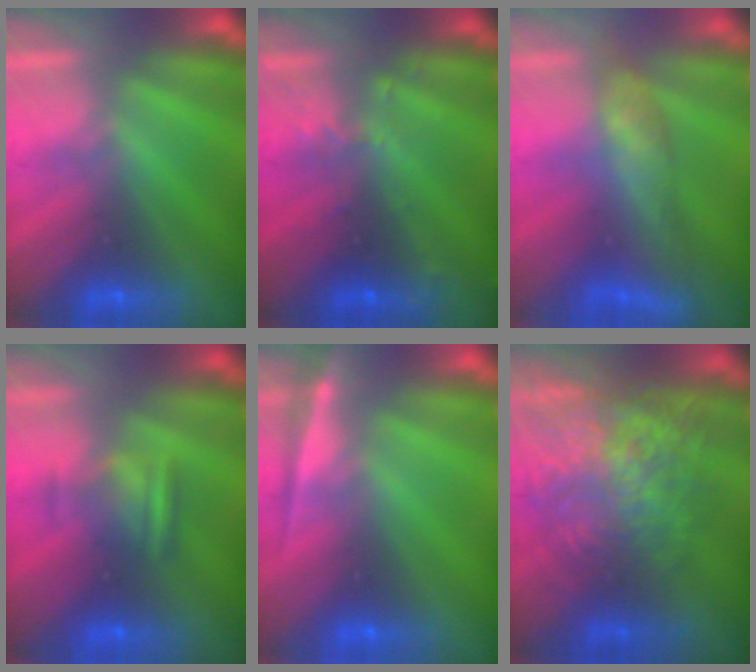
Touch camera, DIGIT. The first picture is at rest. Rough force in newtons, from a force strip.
{"total": 2.9}
{"total": 7.0}
{"total": 7.6}
{"total": 1.9}
{"total": 10.4}